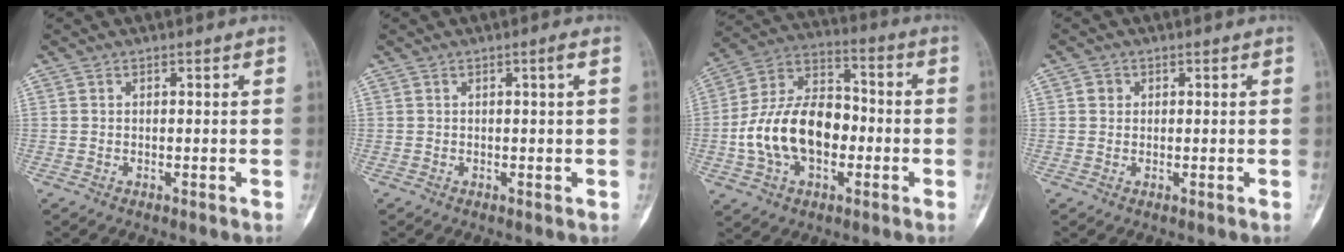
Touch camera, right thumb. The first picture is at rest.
{"total": 1.8, "force": [0.3, -0.2, 1.7], "torque": [-0.032, 0.003, 0.007]}
{"total": 17.7, "force": [-2.9, 11.5, 13.1], "torque": [-0.226, 0.041, -0.051]}
{"total": 1.5, "force": [0.4, 1.4, 0.4], "torque": [0.000, 0.001, 0.003]}